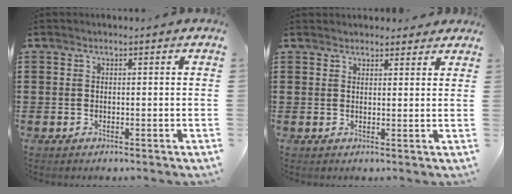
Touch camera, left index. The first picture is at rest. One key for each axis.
{"total": 2.1, "fx": 2.0, "fy": 0.5, "fz": 0.1, "tx": 0.001, "ty": -0.001, "tz": 0.037}